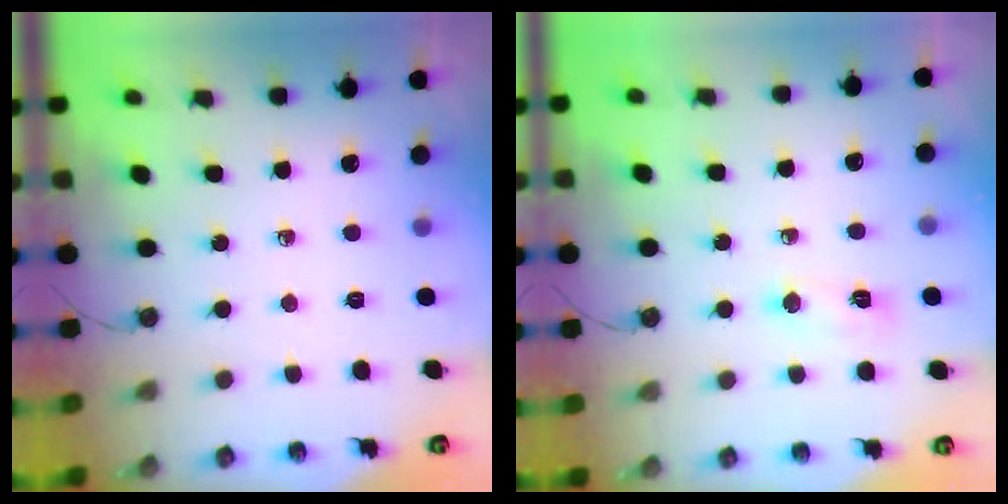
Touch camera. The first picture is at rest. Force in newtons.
{"total": 4.3, "press": 4.3, "slide": 0.6}